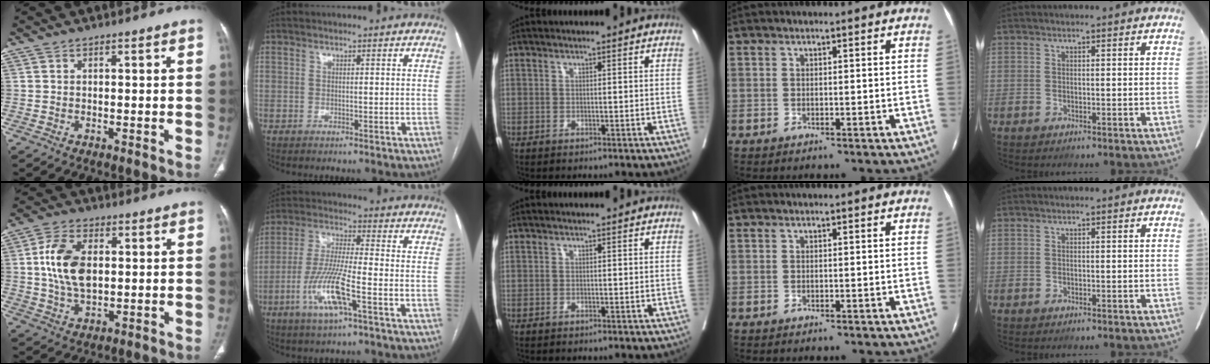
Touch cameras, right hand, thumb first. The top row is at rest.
{"thumb": {"total": 11.0, "force": [1.4, 6.5, 8.7], "torque": [-0.164, -0.001, 0.029]}, "index": {"total": 11.0, "force": [-4.3, 1.0, 10.0], "torque": [-0.207, -0.009, -0.084]}}